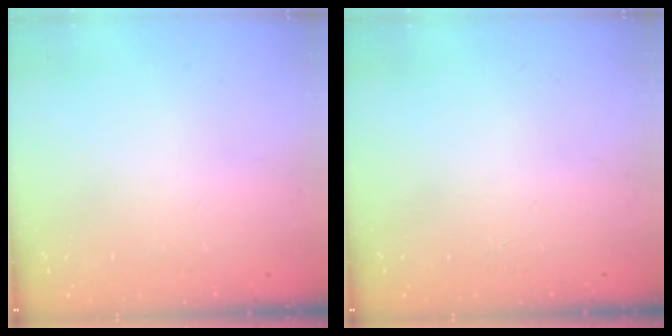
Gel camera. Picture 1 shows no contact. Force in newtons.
{"total": 0.0}